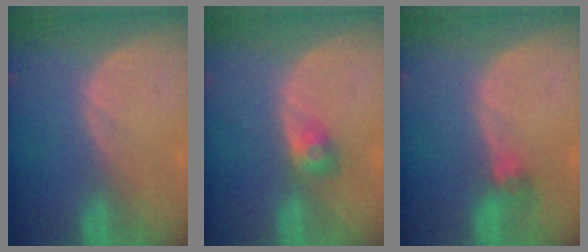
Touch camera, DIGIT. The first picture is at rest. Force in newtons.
{"total": 3.0, "press": 2.6, "slide": 1.4}
{"total": 2.8, "press": 2.6, "slide": 1.0}